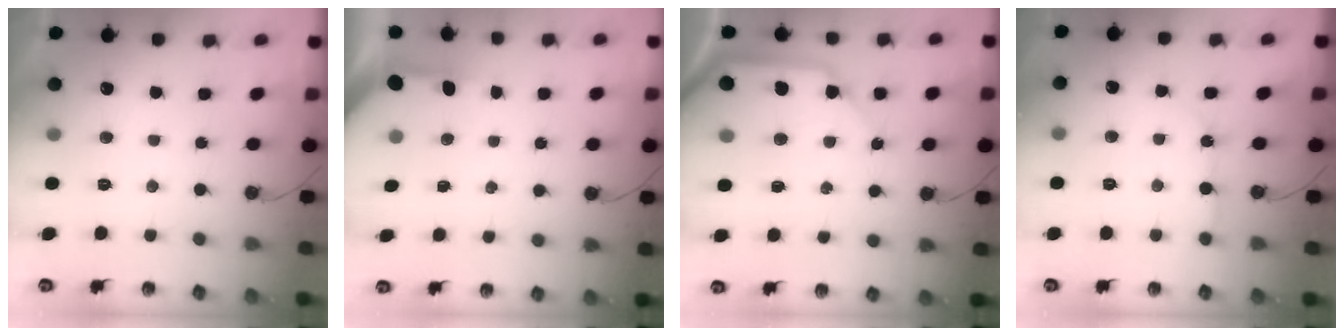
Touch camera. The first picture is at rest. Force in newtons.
{"total": 3.5, "press": 3.4, "slide": 0.3}
{"total": 12.9, "press": 12.8, "slide": 1.9}
{"total": 5.1, "press": 5.0, "slide": 0.4}